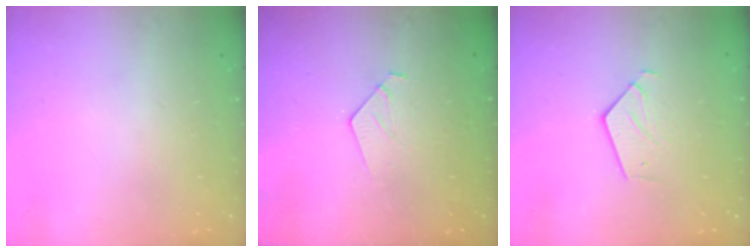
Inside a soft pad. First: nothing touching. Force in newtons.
{"total": 6.0, "press": 6.0, "slide": 0.5}
{"total": 2.8, "press": 2.8, "slide": 0.2}